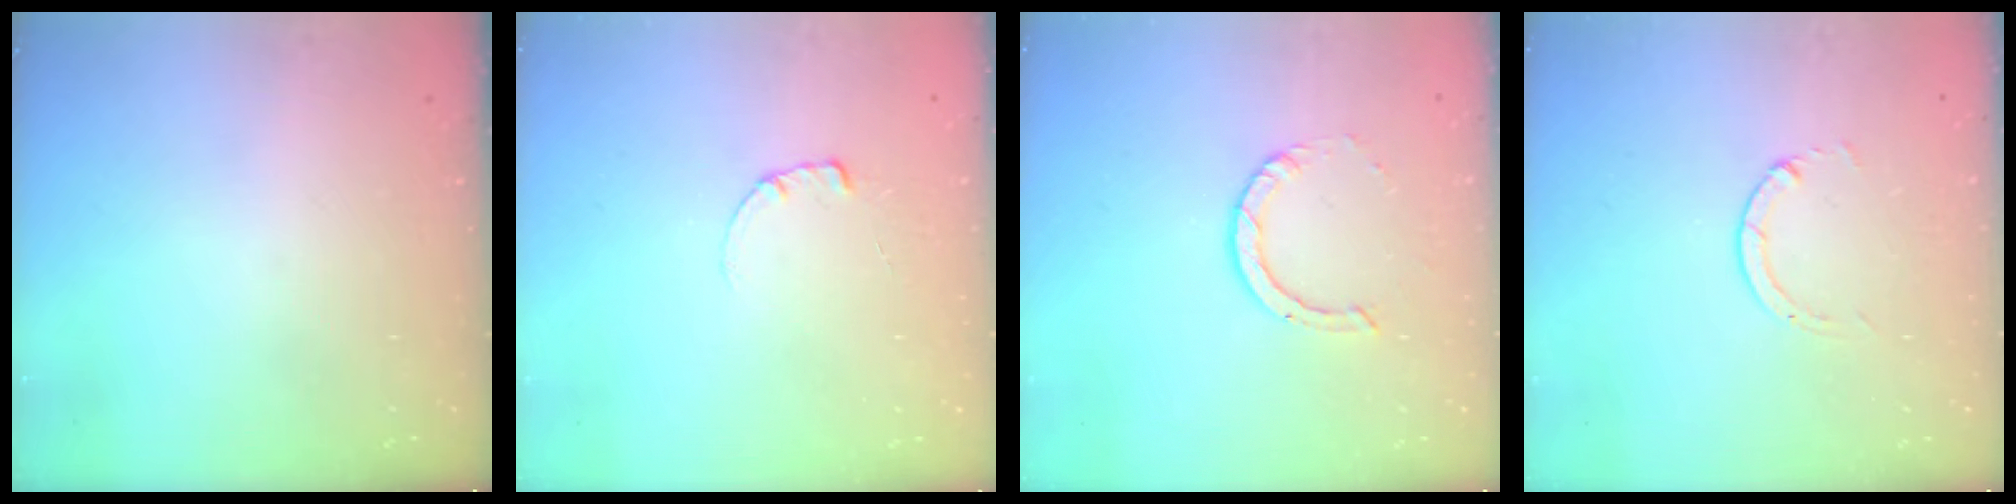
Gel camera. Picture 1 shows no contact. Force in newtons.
{"total": 0.6, "press": 0.6, "slide": 0.1}
{"total": 3.5, "press": 3.5, "slide": 0.4}
{"total": 1.3, "press": 1.3, "slide": 0.2}